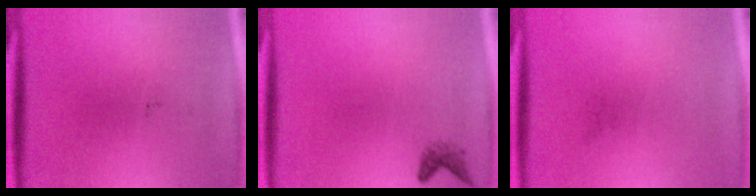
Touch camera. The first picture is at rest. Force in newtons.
{"total": 1.3}
{"total": 0.0}